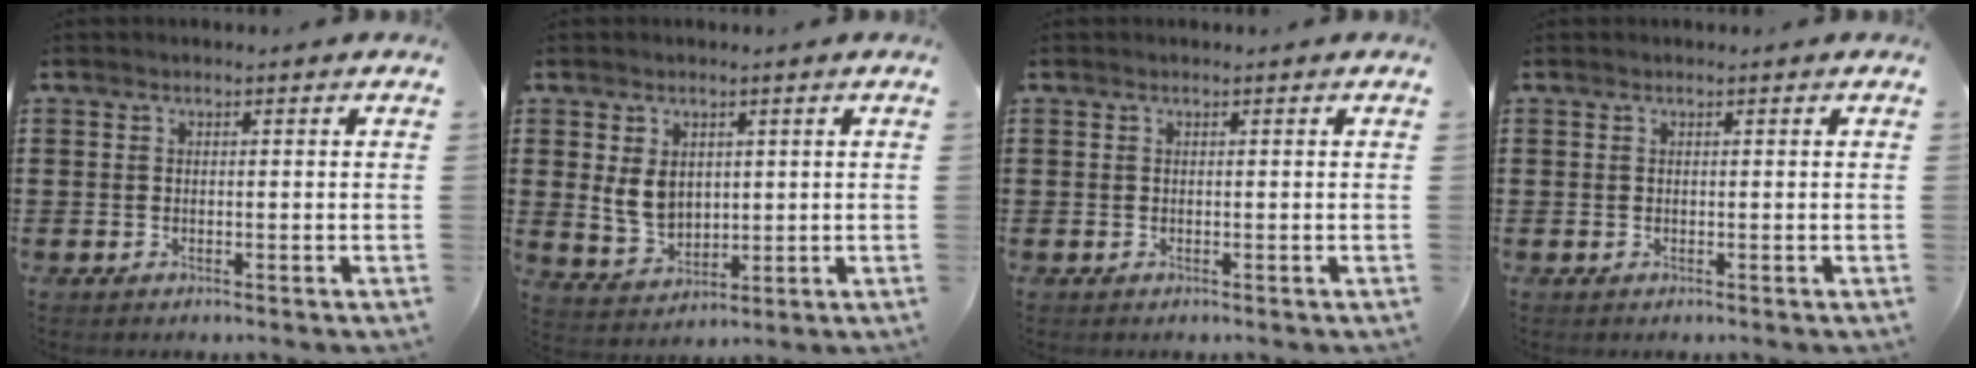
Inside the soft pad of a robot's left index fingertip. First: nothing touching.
{"total": 5.1, "force": [1.2, 4.0, 3.0], "torque": [-0.068, 0.004, 0.019]}
{"total": 0.0}
{"total": 0.0}